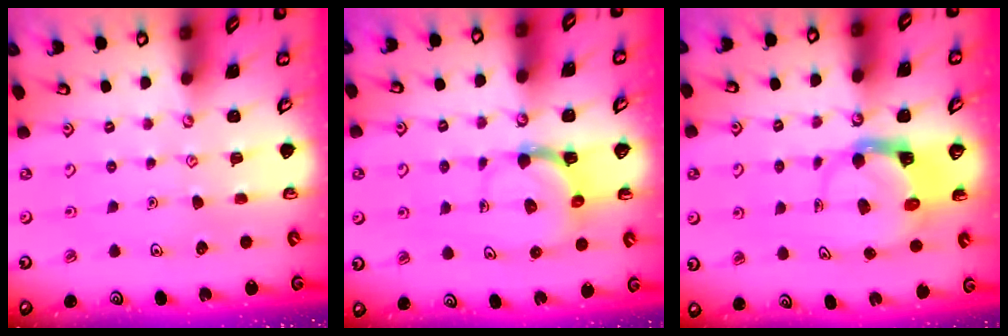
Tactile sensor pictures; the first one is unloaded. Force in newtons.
{"total": 4.5, "press": 4.4, "slide": 0.7}
{"total": 3.9, "press": 3.8, "slide": 0.5}